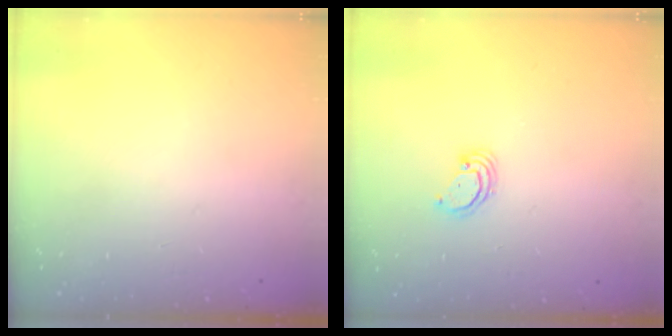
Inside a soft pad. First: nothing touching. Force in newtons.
{"total": 3.1, "press": 3.1, "slide": 0.3}